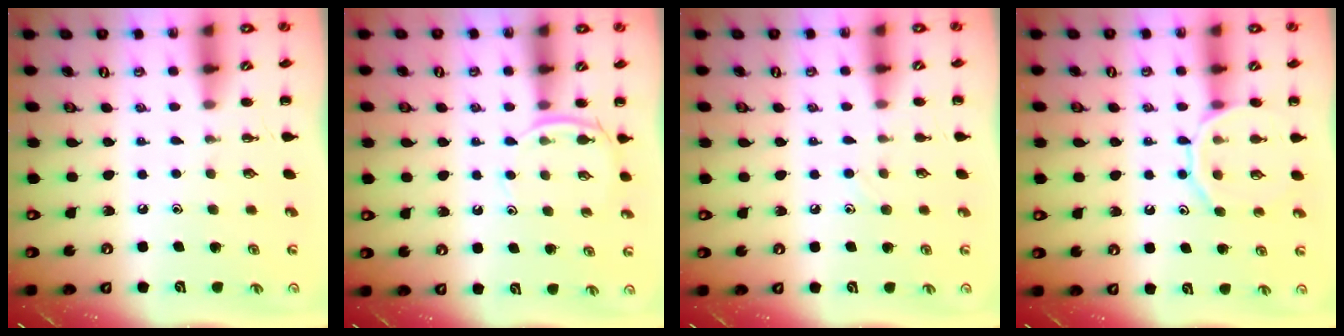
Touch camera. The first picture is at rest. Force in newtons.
{"total": 4.0, "press": 3.7, "slide": 1.5}
{"total": 5.3, "press": 4.9, "slide": 2.0}
{"total": 10.1, "press": 10.1, "slide": 1.2}